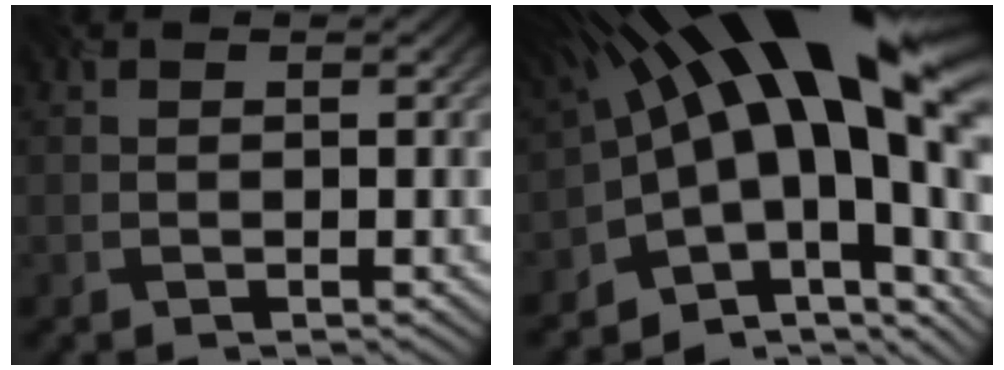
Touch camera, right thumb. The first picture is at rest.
{"total": 18.5, "force": [1.5, 8.6, 16.3], "torque": [-0.236, 0.005, 0.029]}